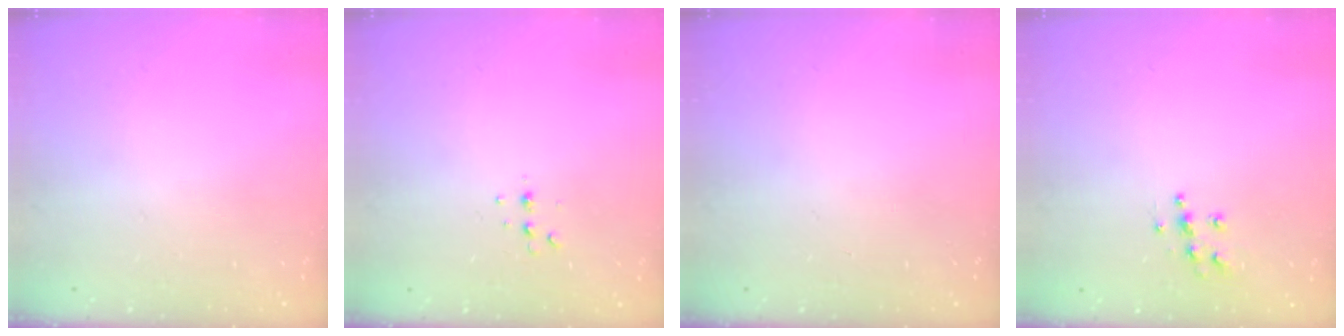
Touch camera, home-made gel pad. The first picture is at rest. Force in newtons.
{"total": 3.9, "press": 3.8, "slide": 1.1}
{"total": 0.0}
{"total": 6.2, "press": 6.2, "slide": 0.2}